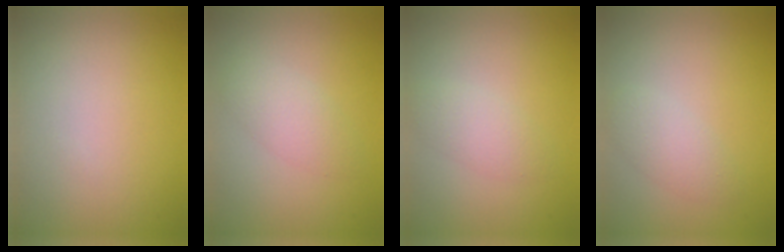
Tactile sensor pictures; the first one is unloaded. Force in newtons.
{"total": 2.4, "press": 2.4, "slide": 0.1}
{"total": 2.1, "press": 2.1, "slide": 0.1}
{"total": 2.1, "press": 2.1, "slide": 0.2}